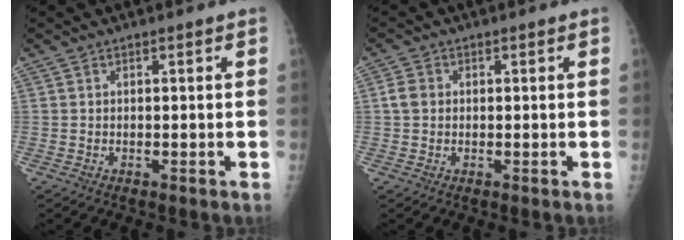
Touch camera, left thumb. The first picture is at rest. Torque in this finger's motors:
{"motor_torque": [0.40, 0.29, 0.04, 0.13, 0.01]}